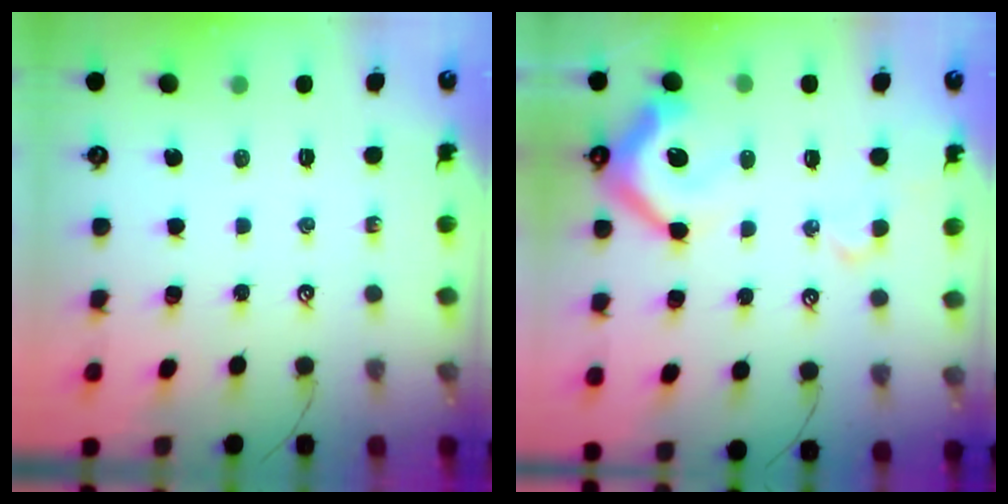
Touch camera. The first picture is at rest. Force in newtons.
{"total": 11.6, "press": 11.5, "slide": 1.4}